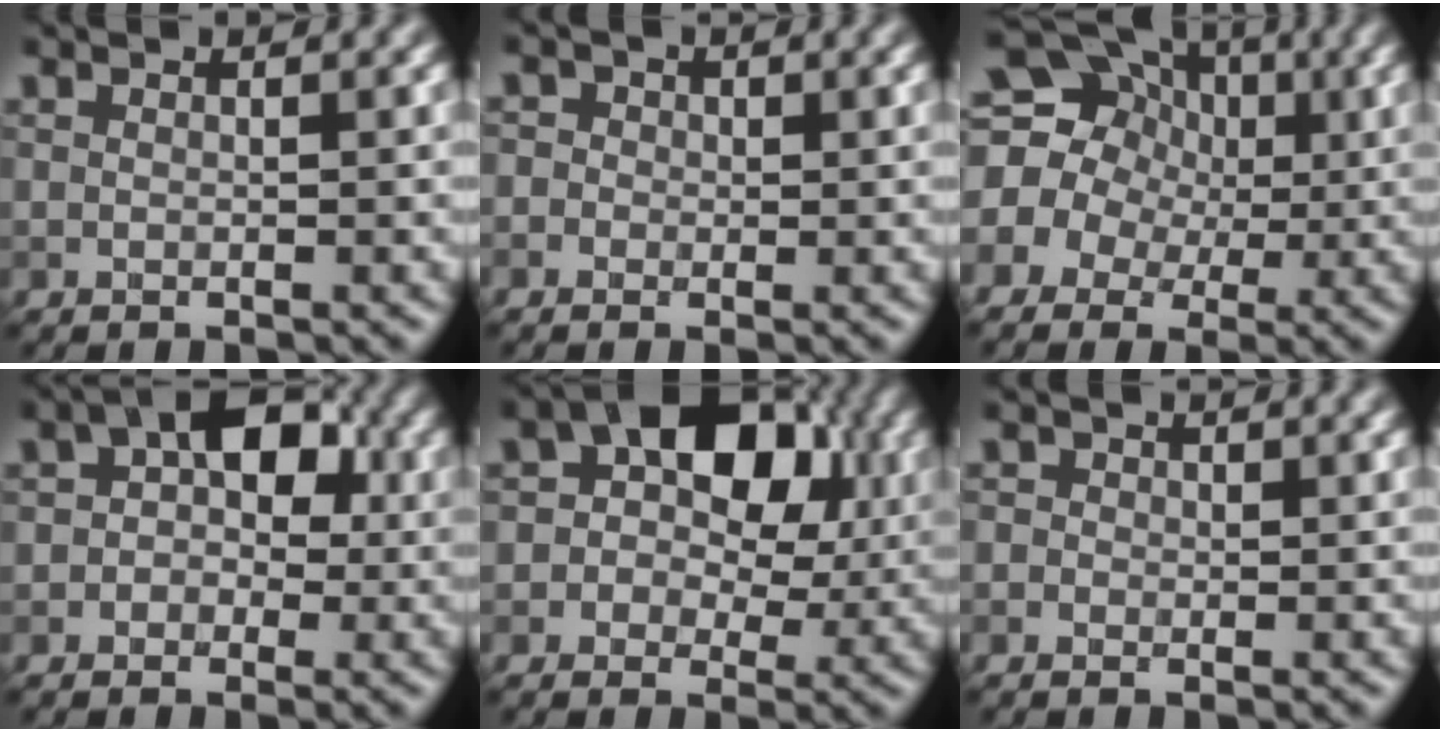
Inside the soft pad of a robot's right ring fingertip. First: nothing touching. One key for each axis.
{"total": 2.8, "fx": 0.6, "fy": 2.6, "fz": 1.0, "tx": 0.007, "ty": 0.028, "tz": -0.019}
{"total": 15.1, "fx": 3.6, "fy": 12.9, "fz": 6.9, "tx": -0.149, "ty": 0.037, "tz": 0.027}
{"total": 5.7, "fx": 0.7, "fy": 4.2, "fz": 3.7, "tx": -0.017, "ty": 0.022, "tz": -0.015}
{"total": 11.1, "fx": 3.1, "fy": 8.0, "fz": 7.0, "tx": -0.061, "ty": 0.047, "tz": 0.016}
{"total": 2.1, "fx": 0.6, "fy": 1.9, "fz": 0.9, "tx": 0.008, "ty": 0.017, "tz": -0.020}